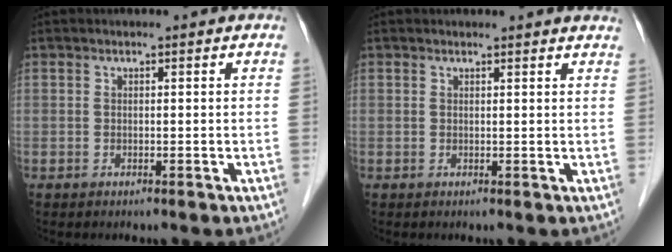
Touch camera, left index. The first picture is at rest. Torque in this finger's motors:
{"motor_torque": [0.36, -0.62, -0.14, -0.02]}